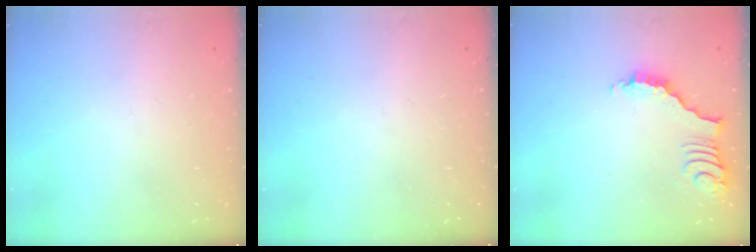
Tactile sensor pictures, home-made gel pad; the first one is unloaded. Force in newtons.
{"total": 0.0}
{"total": 3.5, "press": 3.5, "slide": 0.4}